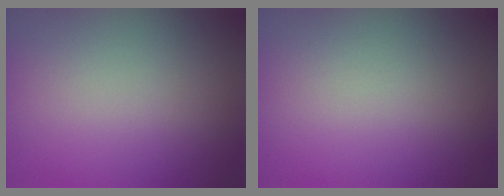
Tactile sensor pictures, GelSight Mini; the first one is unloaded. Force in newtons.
{"total": 0.0}